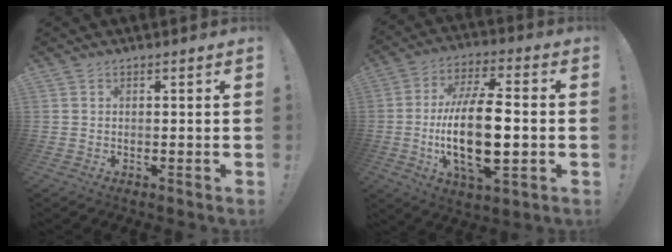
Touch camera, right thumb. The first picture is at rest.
{"total": 20.2, "force": [-2.8, 8.2, 18.3], "torque": [-0.349, -0.003, -0.049]}